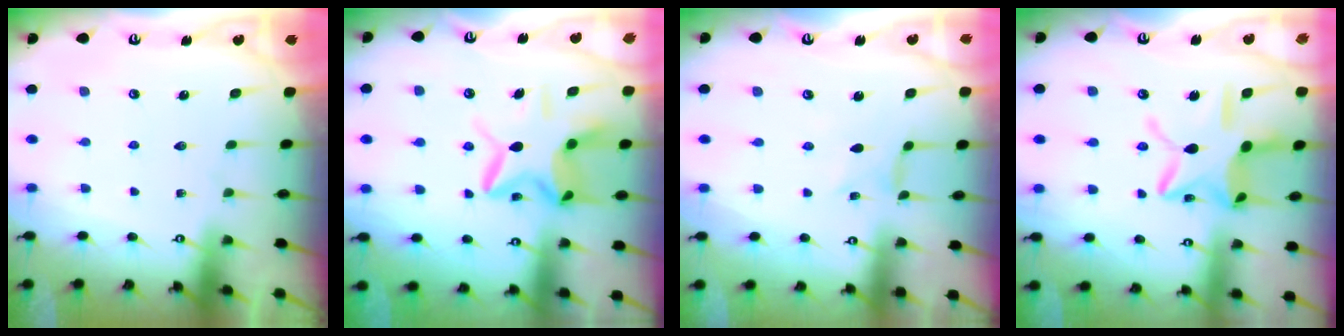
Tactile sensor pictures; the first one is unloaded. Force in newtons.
{"total": 13.0, "press": 13.0, "slide": 1.2}
{"total": 0.0}
{"total": 15.2, "press": 15.2, "slide": 1.2}